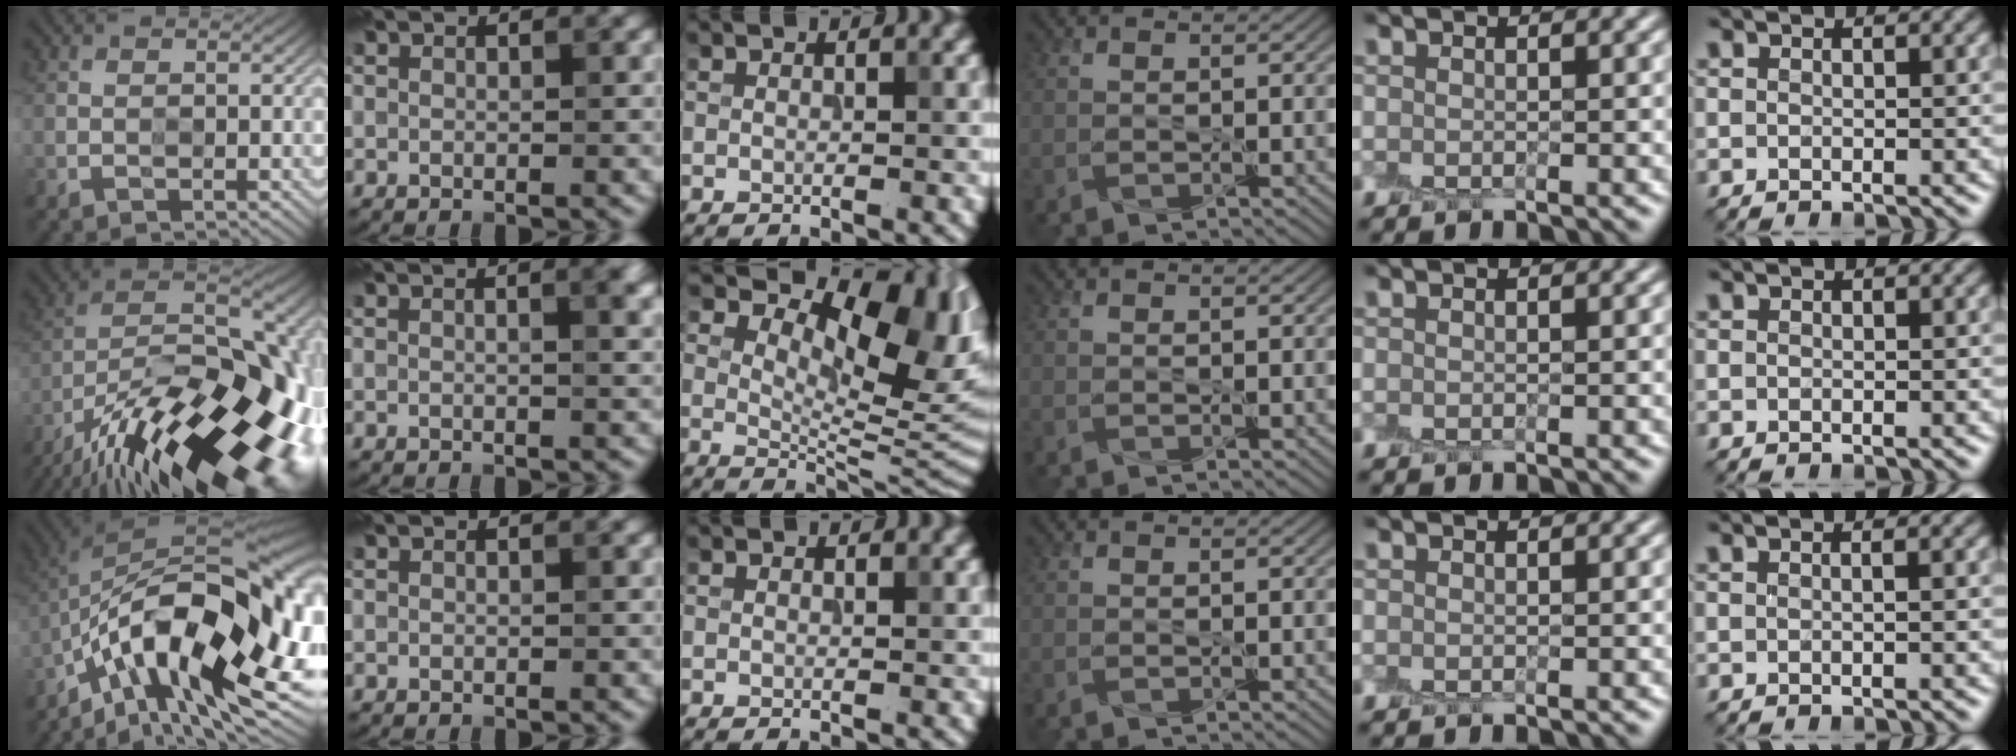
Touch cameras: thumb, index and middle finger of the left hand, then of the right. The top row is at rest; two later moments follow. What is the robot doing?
{"motion": "peel", "object": "cling film"}